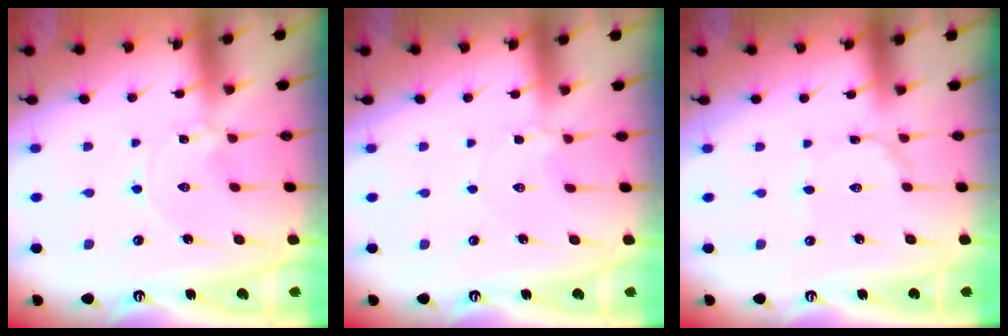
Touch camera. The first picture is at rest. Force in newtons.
{"total": 3.3, "press": 3.3, "slide": 0.3}
{"total": 1.4, "press": 1.4, "slide": 0.1}